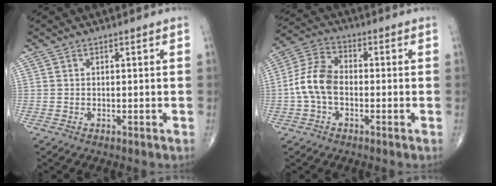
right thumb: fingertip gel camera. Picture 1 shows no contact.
{"total": 8.8, "force": [-1.5, 5.6, 6.6], "torque": [-0.133, 0.029, -0.041]}